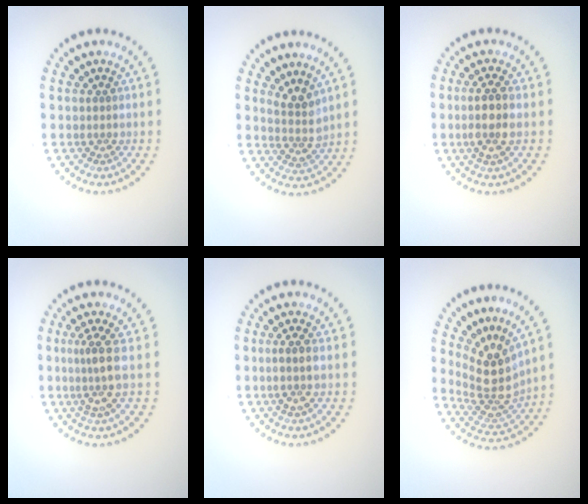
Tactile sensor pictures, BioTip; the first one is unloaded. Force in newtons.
{"total": 2.5, "press": 1.9, "slide": 1.6}
{"total": 2.8, "press": 2.5, "slide": 1.1}
{"total": 2.8, "press": 2.1, "slide": 1.9}
{"total": 1.9, "press": 1.6, "slide": 1.0}
{"total": 4.3, "press": 3.1, "slide": 3.0}